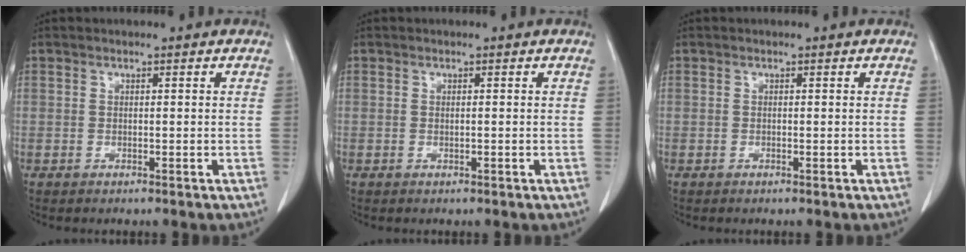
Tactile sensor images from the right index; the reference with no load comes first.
{"total": 0.0}
{"total": 0.0}